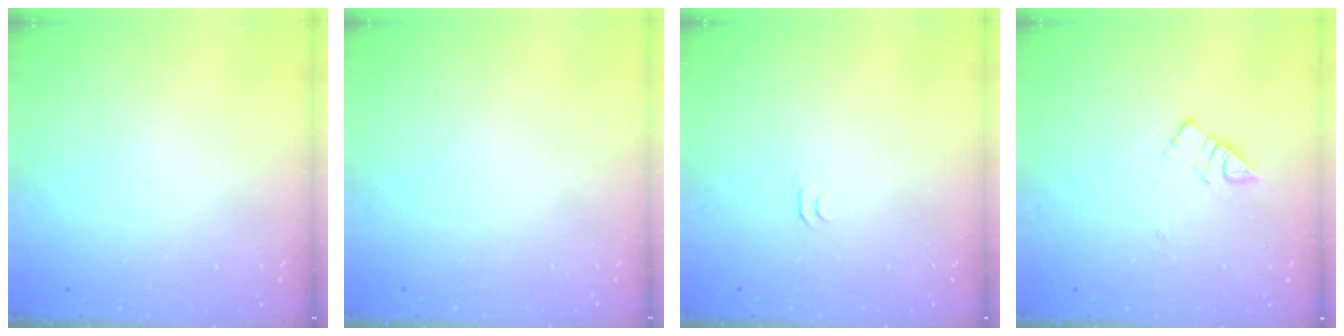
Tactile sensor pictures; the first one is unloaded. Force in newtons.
{"total": 3.5, "press": 3.4, "slide": 0.4}
{"total": 3.5, "press": 3.4, "slide": 0.4}
{"total": 4.8, "press": 4.7, "slide": 0.8}